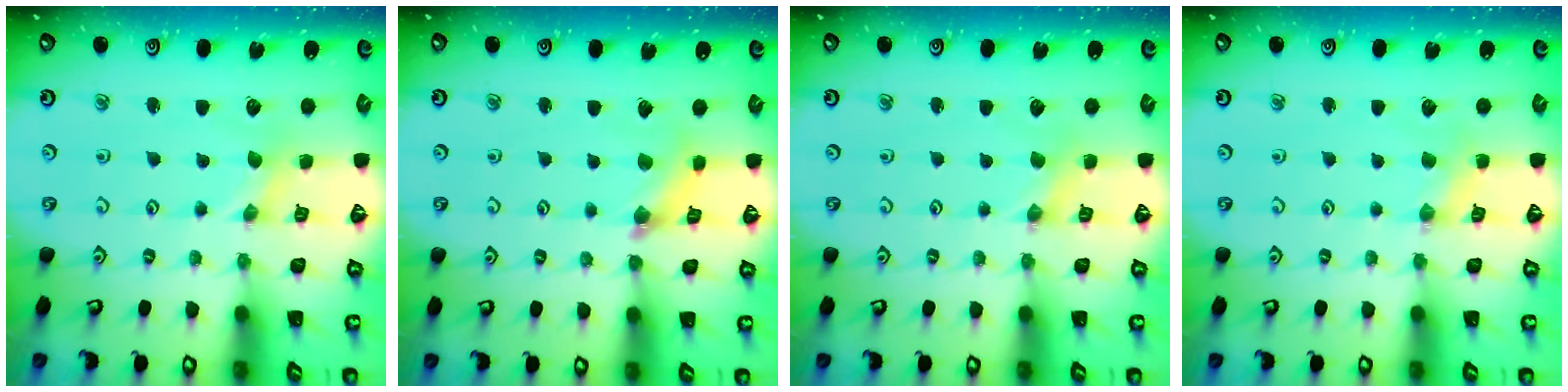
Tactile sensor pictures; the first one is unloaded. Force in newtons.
{"total": 3.2, "press": 3.2, "slide": 0.4}
{"total": 1.1, "press": 1.1, "slide": 0.2}
{"total": 1.9, "press": 1.8, "slide": 0.4}